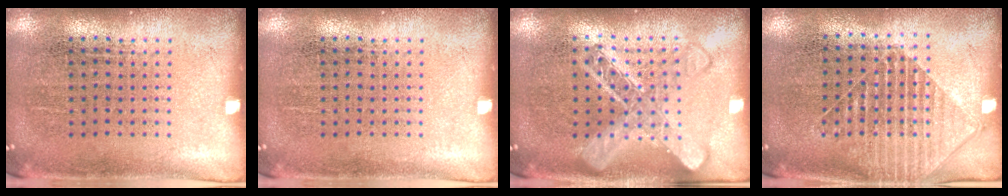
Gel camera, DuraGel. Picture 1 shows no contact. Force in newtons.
{"total": 0.0}
{"total": 3.2, "press": 3.1, "slide": 0.6}
{"total": 1.4, "press": 1.2, "slide": 0.8}